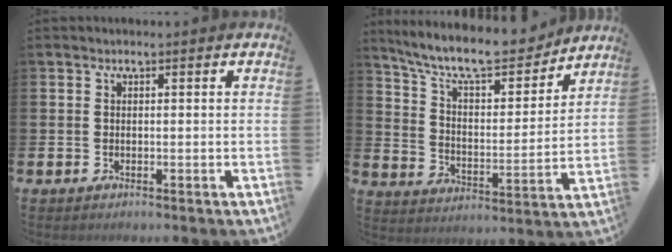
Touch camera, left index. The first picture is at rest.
{"total": 10.5, "force": [9.5, 2.5, 3.8], "torque": [-0.103, -0.068, 0.162]}